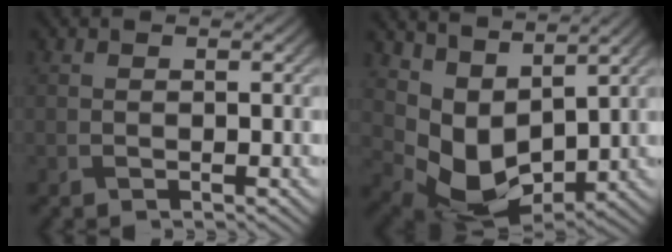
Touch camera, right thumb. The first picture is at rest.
{"total": 9.0, "force": [3.6, 5.4, 6.2], "torque": [-0.142, -0.018, 0.079]}